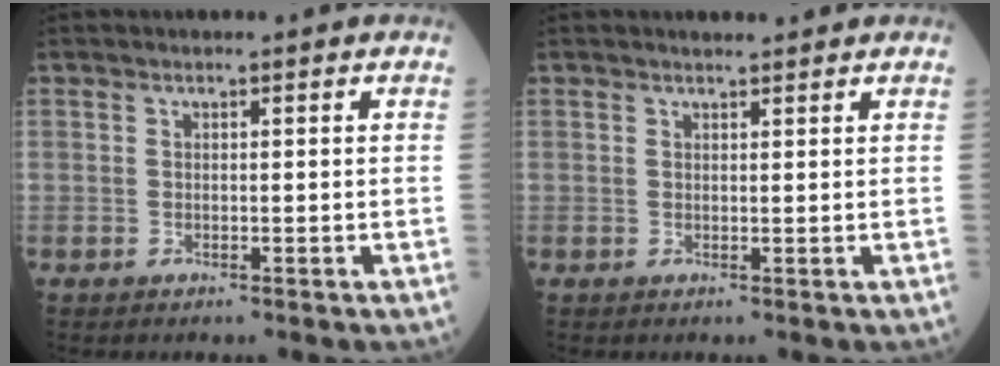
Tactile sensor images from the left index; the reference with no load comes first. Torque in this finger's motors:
{"motor_torque": [0.08, -0.08, -0.01, -0.01]}